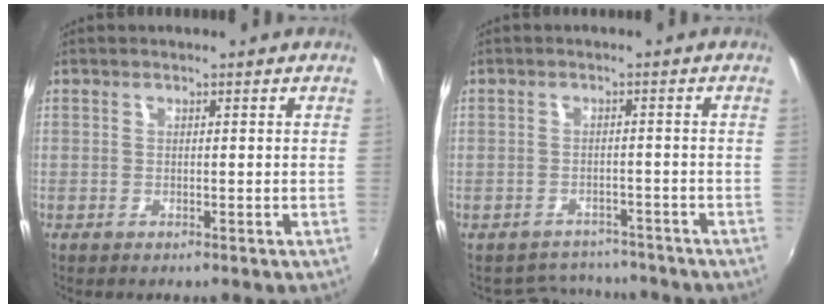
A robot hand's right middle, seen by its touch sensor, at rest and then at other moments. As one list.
[{"total": 7.0, "force": [-6.5, 2.6, 0.6], "torque": [-0.023, 0.011, -0.089]}]